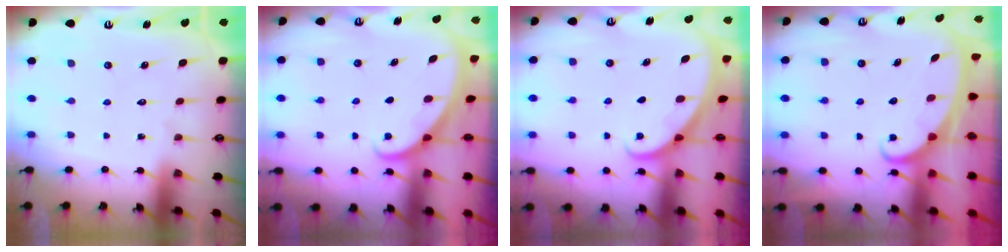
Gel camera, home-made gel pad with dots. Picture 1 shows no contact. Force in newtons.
{"total": 1.6, "press": 1.6, "slide": 0.0}
{"total": 1.5, "press": 1.5, "slide": 0.1}
{"total": 2.3, "press": 2.3, "slide": 0.3}